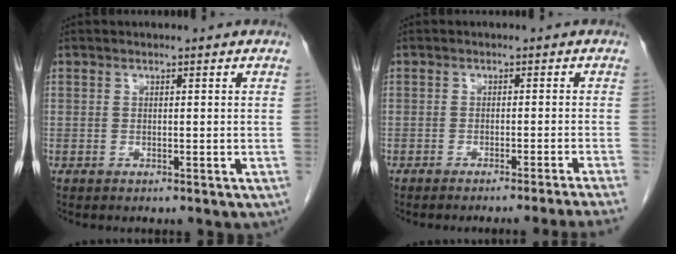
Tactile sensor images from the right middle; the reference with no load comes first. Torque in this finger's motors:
{"motor_torque": [0.08, -0.08, 0.09, 0.04]}